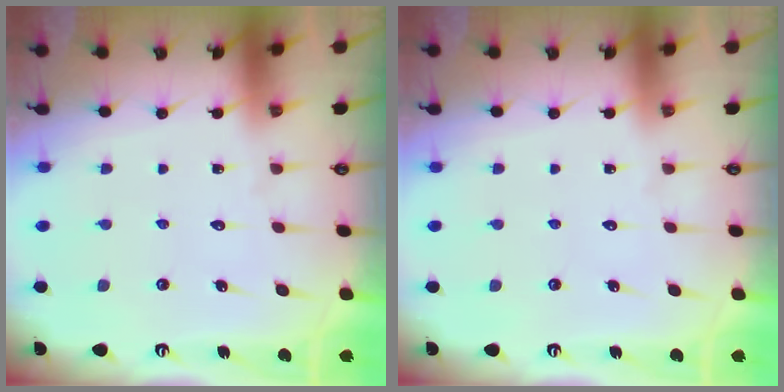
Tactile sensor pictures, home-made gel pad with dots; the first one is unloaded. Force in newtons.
{"total": 0.0}